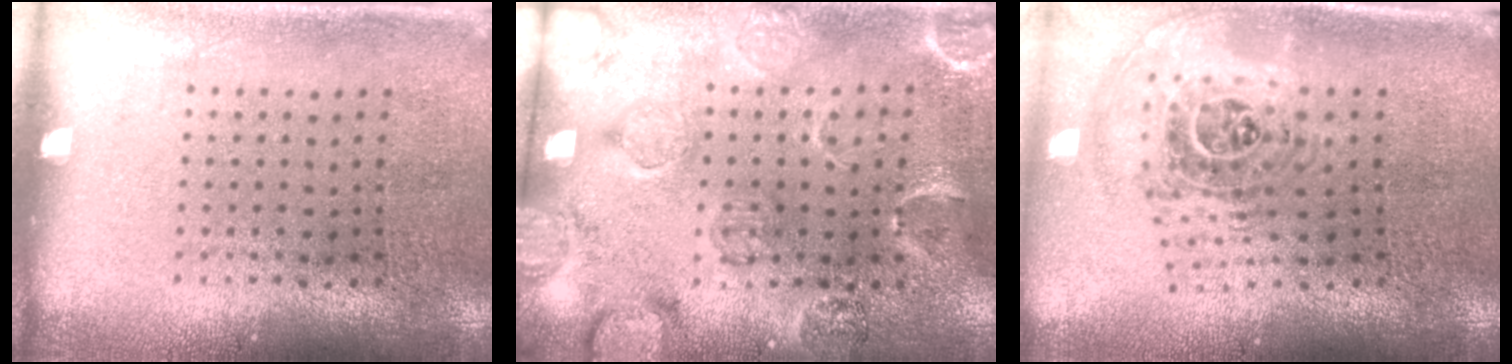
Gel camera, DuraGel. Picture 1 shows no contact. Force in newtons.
{"total": 2.8, "press": 1.8, "slide": 2.1}
{"total": 1.7, "press": 1.4, "slide": 0.9}